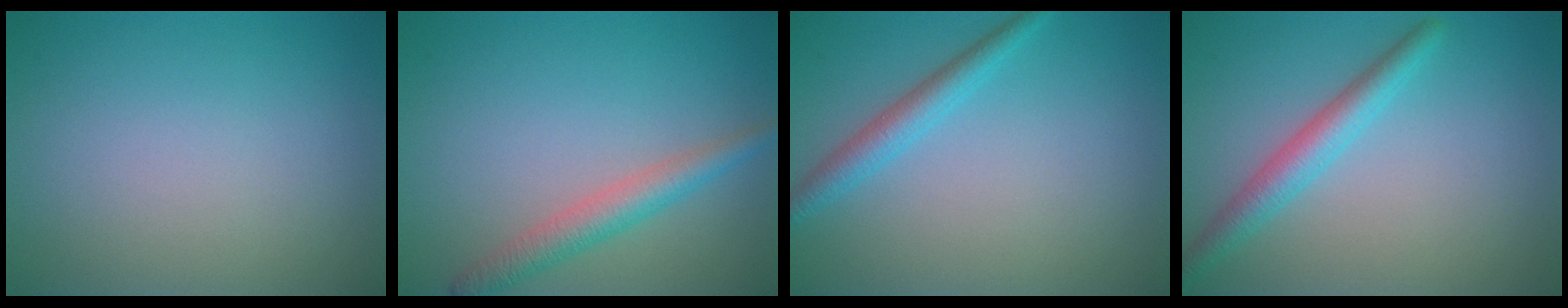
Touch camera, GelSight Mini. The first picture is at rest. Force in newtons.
{"total": 2.9, "press": 2.9, "slide": 0.1}
{"total": 2.5, "press": 2.5, "slide": 0.0}
{"total": 3.1, "press": 3.1, "slide": 0.1}